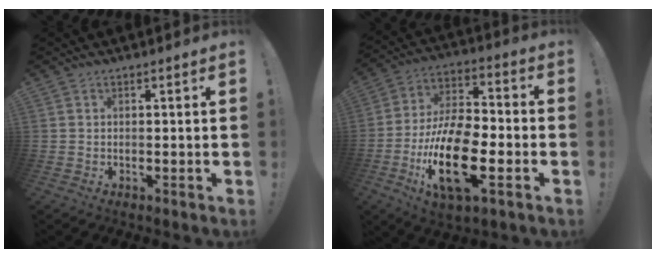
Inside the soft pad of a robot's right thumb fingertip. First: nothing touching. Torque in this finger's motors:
{"motor_torque": [2.56, 2.45, 1.72, -1.04, 0.60]}